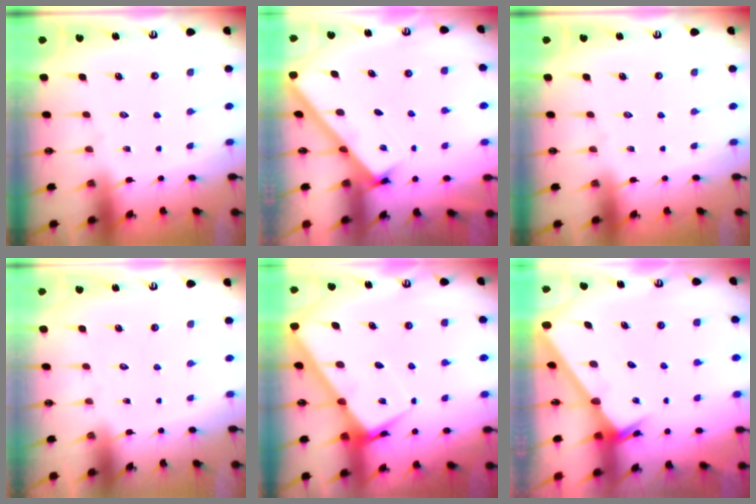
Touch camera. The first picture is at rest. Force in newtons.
{"total": 2.5, "press": 2.5, "slide": 0.3}
{"total": 0.0}
{"total": 1.7, "press": 1.7, "slide": 0.1}
{"total": 5.8, "press": 5.7, "slide": 0.6}
{"total": 2.5, "press": 2.5, "slide": 0.3}